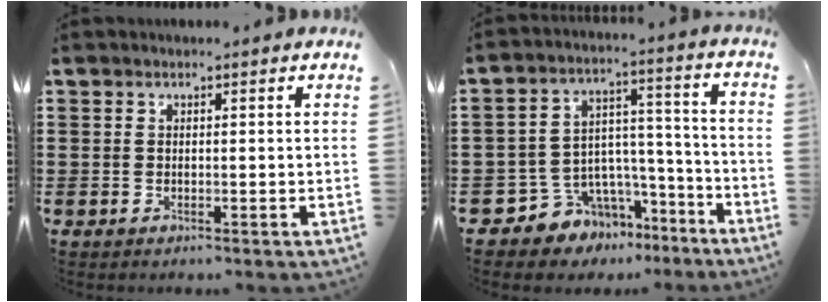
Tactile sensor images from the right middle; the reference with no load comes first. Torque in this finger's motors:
{"motor_torque": [2.14, 0.00, 0.07, 0.04]}